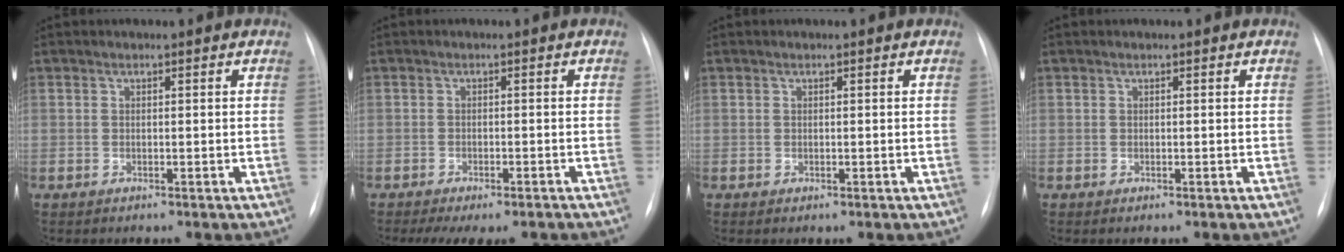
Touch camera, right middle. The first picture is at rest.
{"total": 8.9, "force": [-7.2, 2.7, 4.4], "torque": [-0.057, -0.002, -0.093]}
{"total": 0.0}
{"total": 0.0}